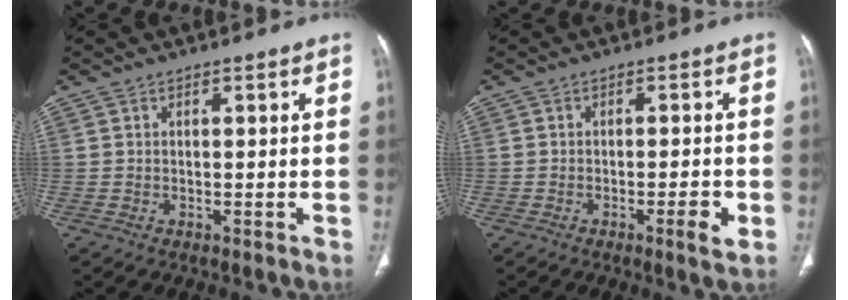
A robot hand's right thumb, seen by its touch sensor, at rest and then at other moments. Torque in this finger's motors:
{"motor_torque": [-0.45, 0.29, 0.07, 0.52, -0.05]}